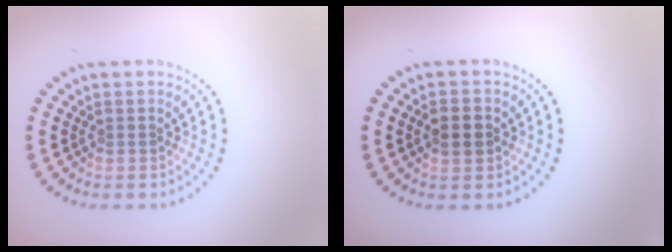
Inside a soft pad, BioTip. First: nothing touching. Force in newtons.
{"total": 2.5, "press": 2.5, "slide": 0.2}